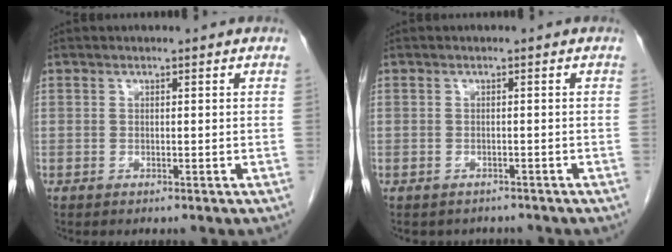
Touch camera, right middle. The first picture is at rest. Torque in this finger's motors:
{"motor_torque": [0.02, -0.01, -0.01, 0.01]}